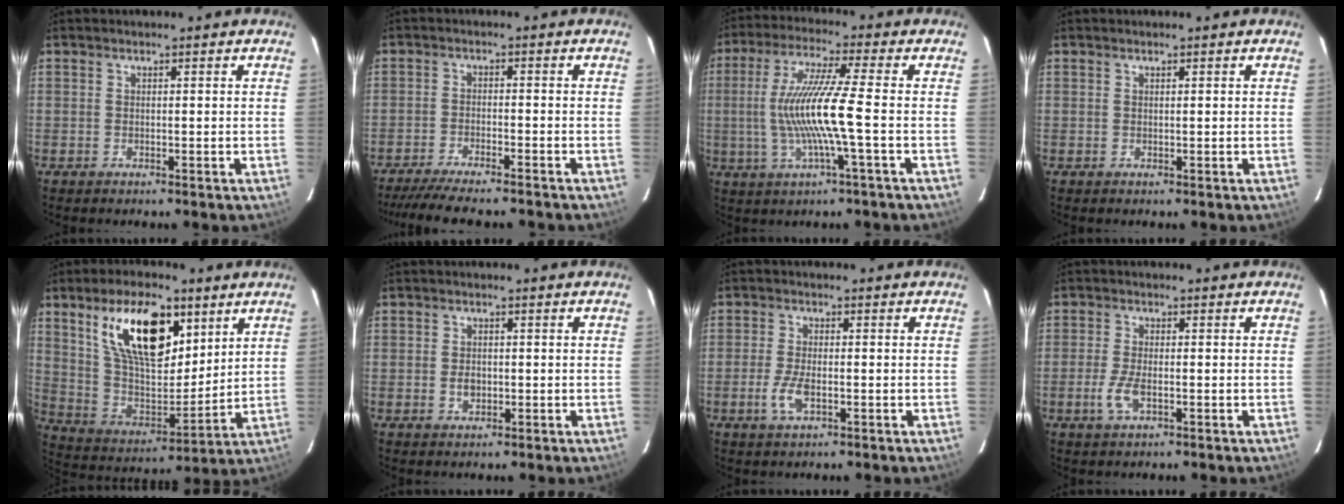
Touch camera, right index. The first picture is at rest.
{"total": 11.2, "force": [-10.3, 0.8, 4.3], "torque": [-0.098, -0.020, -0.161]}
{"total": 9.6, "force": [-1.7, -0.9, 9.4], "torque": [-0.187, -0.006, -0.030]}
{"total": 1.0, "force": [0.0, -0.5, -0.9], "torque": [0.016, -0.001, 0.000]}
{"total": 19.0, "force": [9.8, 8.9, 13.7], "torque": [-0.245, 0.006, 0.187]}
{"total": 2.4, "force": [-0.4, 1.8, 1.5], "torque": [-0.027, 0.002, -0.007]}
{"total": 4.7, "force": [-1.7, 1.8, 4.0], "torque": [-0.092, -0.004, -0.034]}
{"total": 4.3, "force": [-1.7, 1.5, 3.7], "torque": [-0.086, -0.005, -0.033]}